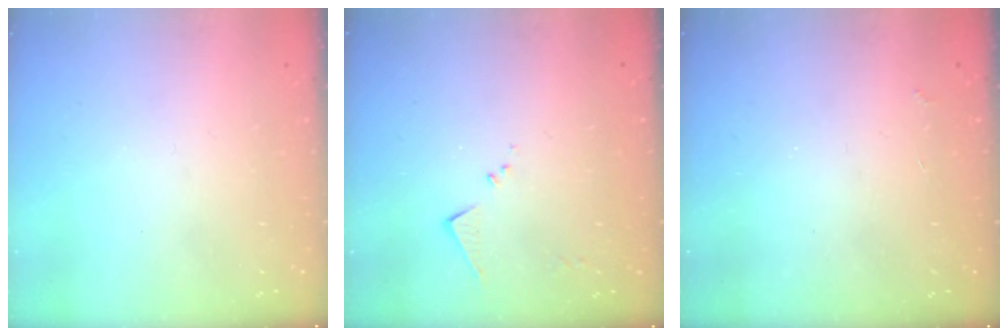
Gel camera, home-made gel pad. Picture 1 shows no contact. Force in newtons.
{"total": 6.3, "press": 6.3, "slide": 0.4}
{"total": 2.9, "press": 2.9, "slide": 0.5}